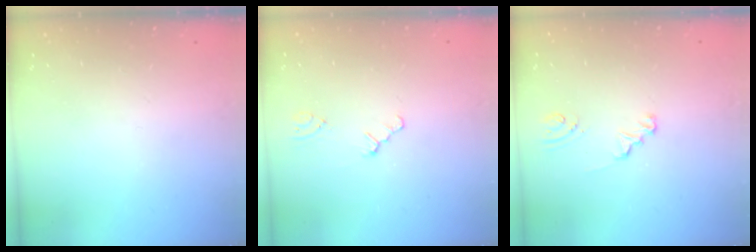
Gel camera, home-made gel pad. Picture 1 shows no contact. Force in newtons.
{"total": 0.0}
{"total": 1.5, "press": 1.4, "slide": 0.1}